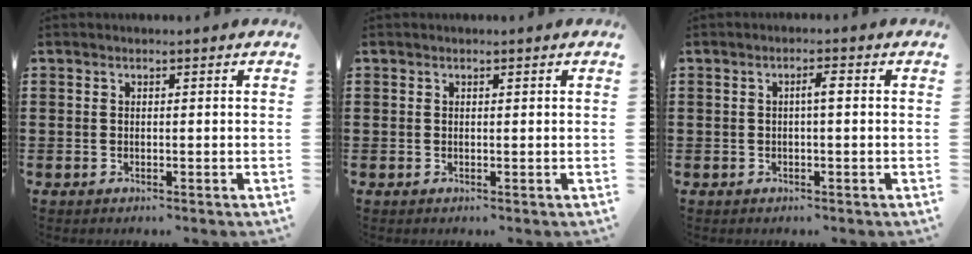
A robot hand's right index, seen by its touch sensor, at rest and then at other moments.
{"total": 0.0}
{"total": 1.9, "force": [-0.1, 0.2, 1.9], "torque": [-0.036, 0.003, -0.004]}